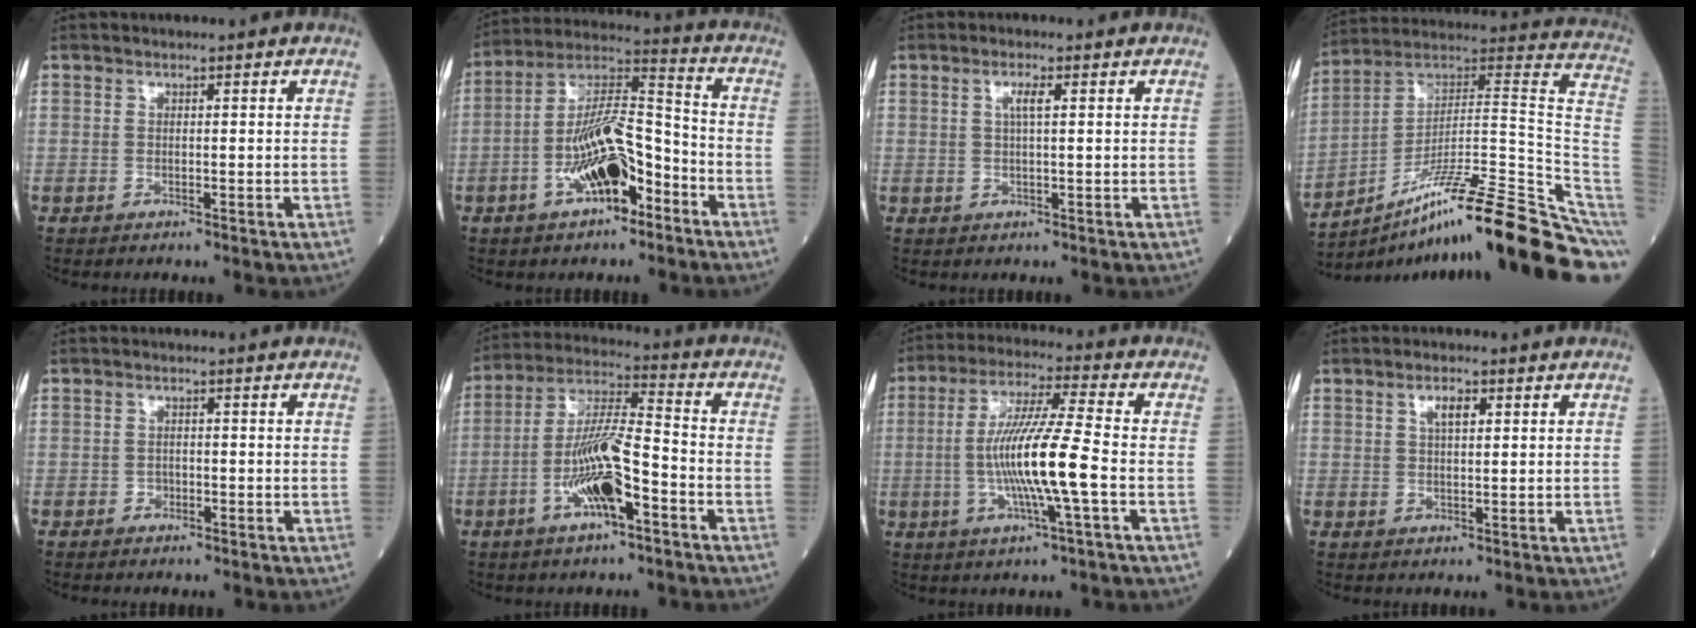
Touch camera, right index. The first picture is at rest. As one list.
[{"total": 12.9, "force": [-5.4, 4.6, 10.7], "torque": [-0.207, 0.022, -0.095]}, {"total": 2.1, "force": [0.7, 0.2, 2.0], "torque": [-0.039, 0.001, 0.010]}, {"total": 26.7, "force": [-16.2, 1.7, 21.1], "torque": [-0.210, 0.050, -0.261]}, {"total": 1.2, "force": [-0.5, 0.9, 0.5], "torque": [-0.006, 0.004, -0.007]}, {"total": 11.6, "force": [-4.4, 2.3, 10.5], "torque": [-0.209, 0.006, -0.080]}, {"total": 12.2, "force": [-2.1, -0.4, 12.0], "torque": [-0.231, -0.002, -0.046]}, {"total": 2.8, "force": [1.2, 0.9, 2.4], "torque": [-0.045, 0.002, 0.022]}]